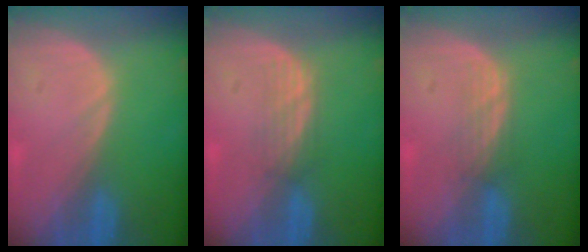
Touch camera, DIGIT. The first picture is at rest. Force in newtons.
{"total": 2.9, "press": 2.6, "slide": 1.2}
{"total": 2.4, "press": 2.3, "slide": 0.8}